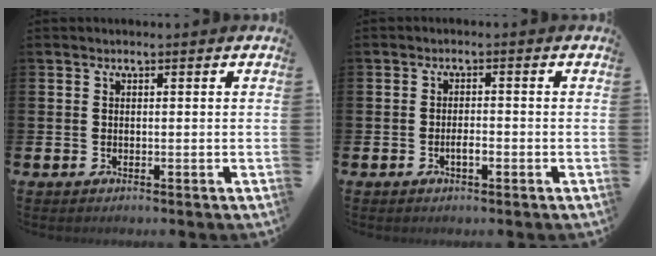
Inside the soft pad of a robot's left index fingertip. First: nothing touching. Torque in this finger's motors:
{"motor_torque": [0.03, 0.08, 0.00, 0.01]}